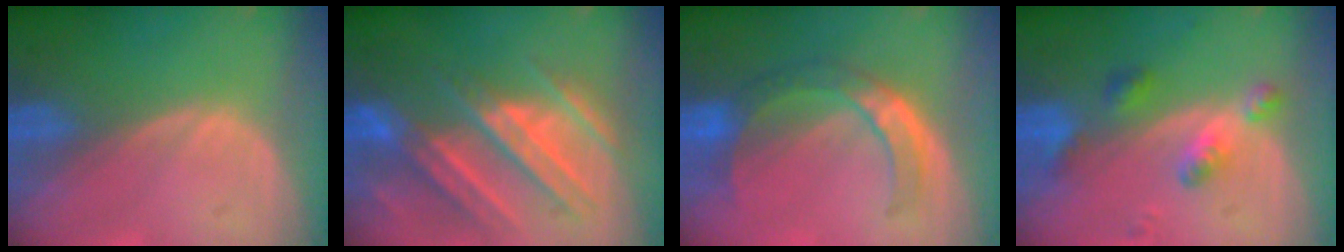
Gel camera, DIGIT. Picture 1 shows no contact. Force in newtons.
{"total": 10.4, "press": 9.6, "slide": 4.0}
{"total": 6.8, "press": 6.6, "slide": 1.9}
{"total": 5.6, "press": 4.9, "slide": 2.7}